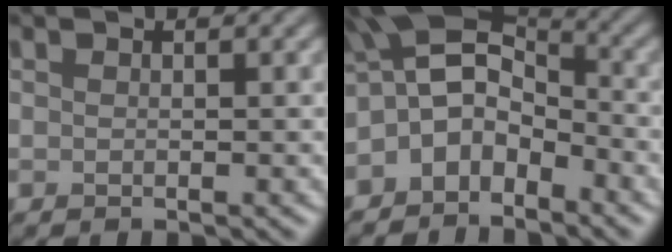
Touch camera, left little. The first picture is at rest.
{"total": 6.1, "force": [-2.1, 3.8, 4.3], "torque": [-0.062, 0.013, -0.054]}